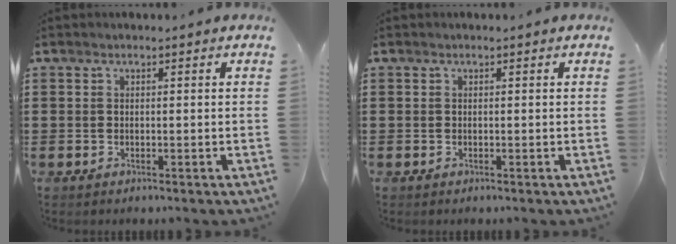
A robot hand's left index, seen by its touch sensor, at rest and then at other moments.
{"total": 0.0}